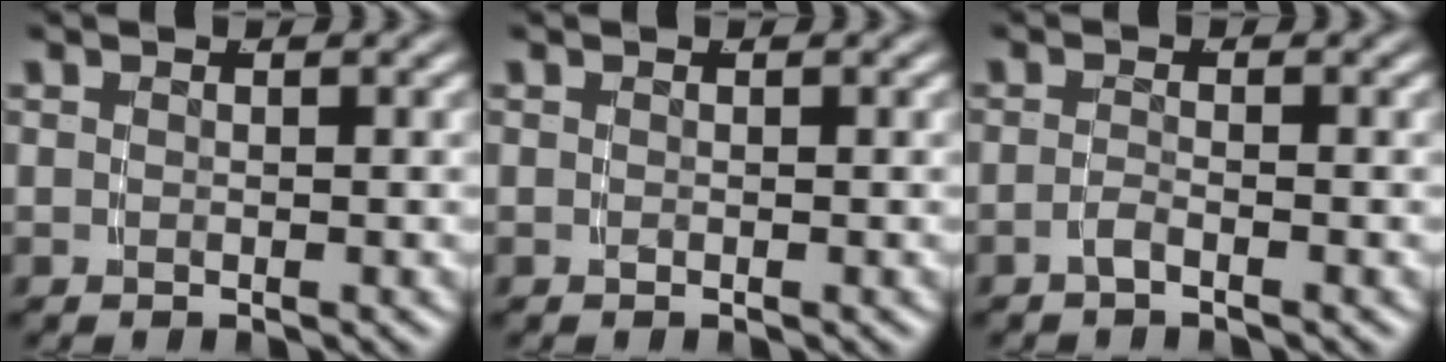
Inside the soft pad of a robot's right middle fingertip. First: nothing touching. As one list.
[{"total": 0.0}, {"total": 1.5, "force": [-1.3, -0.5, 0.5], "torque": [-0.011, -0.003, -0.024]}]